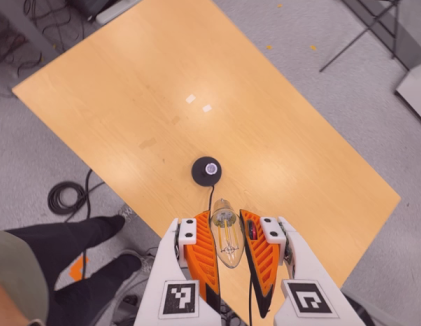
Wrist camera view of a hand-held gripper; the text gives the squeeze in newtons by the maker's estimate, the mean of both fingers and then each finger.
{"total": 21.1, "left": 23.4, "right": 18.8}